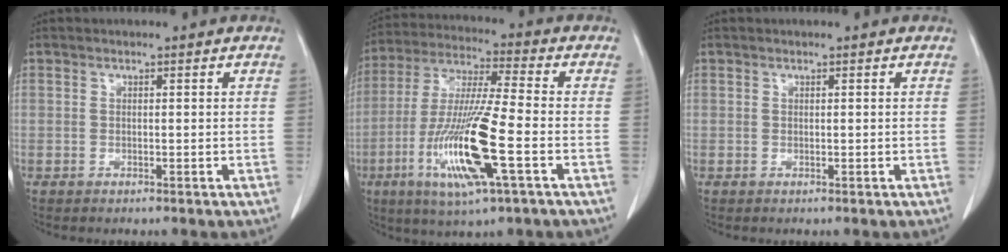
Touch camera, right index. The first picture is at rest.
{"total": 16.3, "force": [-5.4, 0.8, 15.4], "torque": [-0.315, -0.022, -0.100]}
{"total": 0.0}